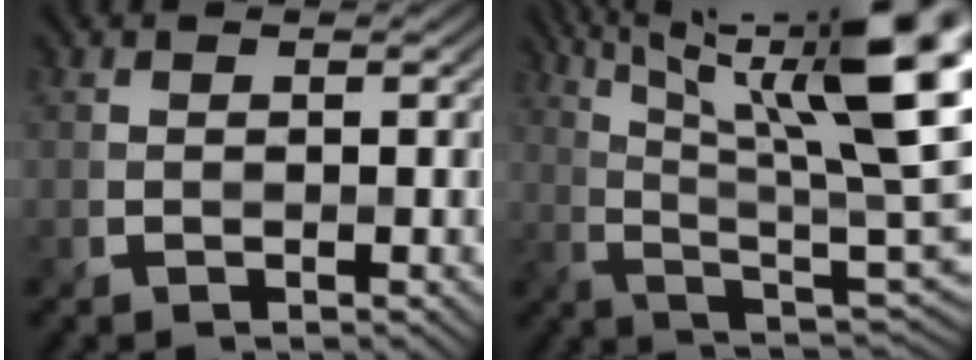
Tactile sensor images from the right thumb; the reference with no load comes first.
{"total": 19.0, "force": [8.3, 4.9, 16.3], "torque": [-0.239, 0.009, 0.139]}